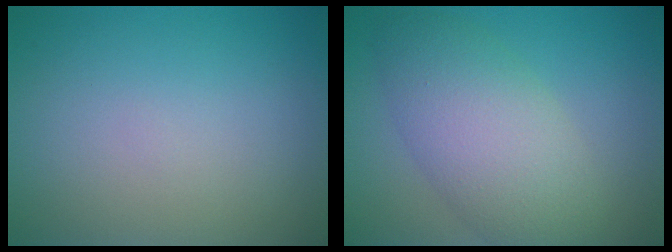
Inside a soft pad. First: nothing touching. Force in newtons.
{"total": 6.7, "press": 6.7, "slide": 0.1}